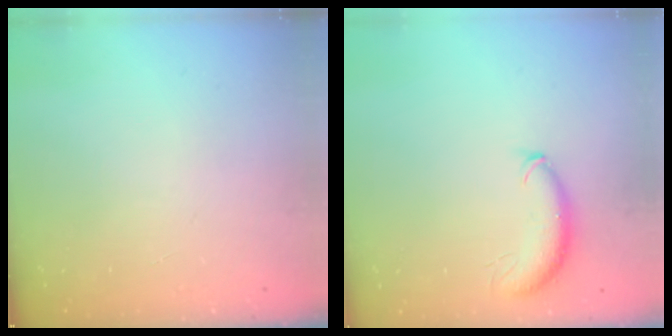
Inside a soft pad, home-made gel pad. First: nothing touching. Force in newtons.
{"total": 8.7, "press": 8.6, "slide": 1.2}